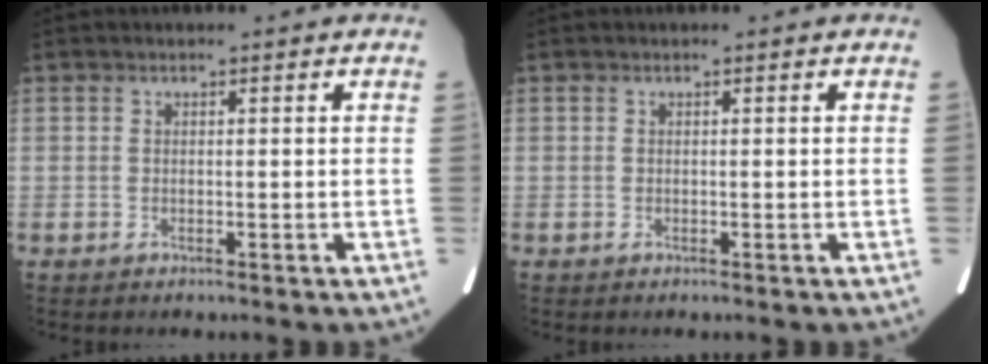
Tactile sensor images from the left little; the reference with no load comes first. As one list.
[{"total": 0.0}]